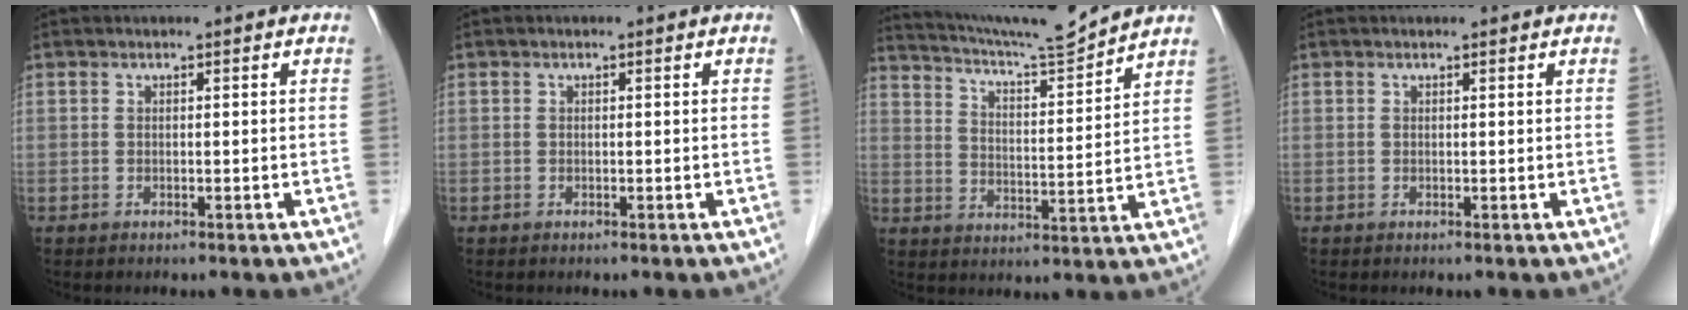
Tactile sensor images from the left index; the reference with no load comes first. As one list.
[{"total": 0.0}, {"total": 11.7, "force": [11.2, -2.0, 2.7], "torque": [-0.059, -0.023, 0.187]}, {"total": 1.2, "force": [1.2, 0.1, 0.4], "torque": [-0.008, 0.008, 0.014]}]